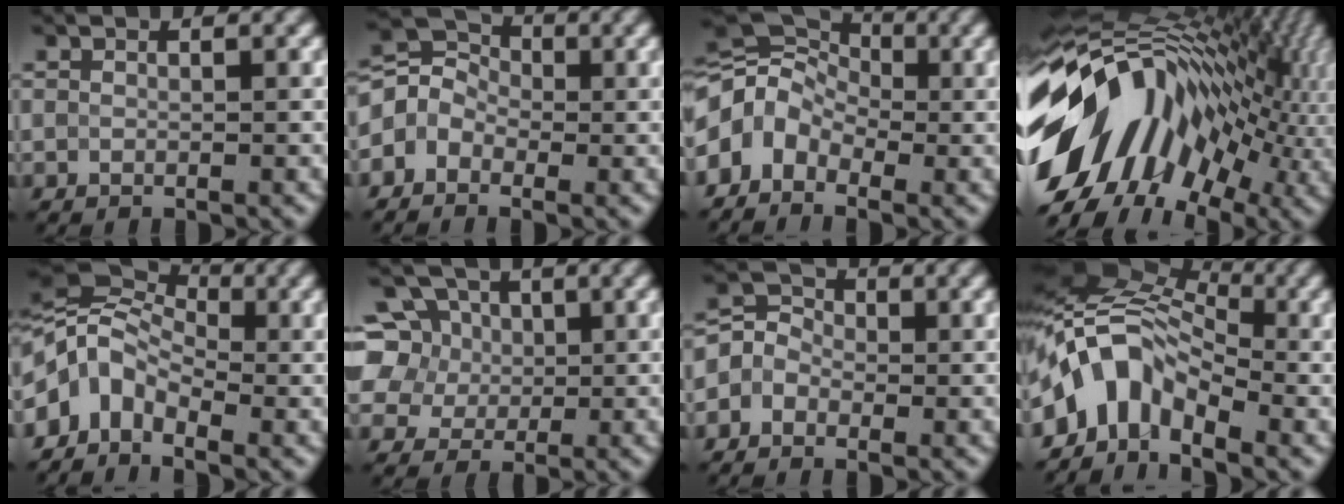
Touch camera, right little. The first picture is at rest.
{"total": 3.0, "force": [-1.1, 2.6, 1.2], "torque": [-0.017, 0.013, -0.034]}
{"total": 7.5, "force": [-2.2, 5.5, 4.6], "torque": [-0.081, 0.013, -0.062]}
{"total": 18.3, "force": [-3.0, 11.4, 14.0], "torque": [-0.237, 0.006, -0.058]}
{"total": 6.4, "force": [-2.0, 4.4, 4.1], "torque": [-0.064, 0.017, -0.065]}
{"total": 8.8, "force": [3.1, 7.3, 3.9], "torque": [-0.073, 0.027, 0.034]}
{"total": 2.6, "force": [-0.9, 2.2, 1.0], "torque": [-0.011, 0.011, -0.025]}
{"total": 7.3, "force": [-2.5, 5.0, 4.8], "torque": [-0.074, 0.017, -0.061]}